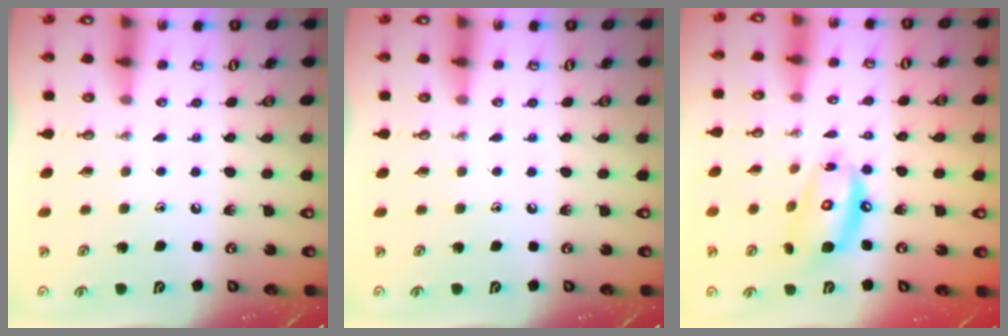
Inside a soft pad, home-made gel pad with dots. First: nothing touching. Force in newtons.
{"total": 0.0}
{"total": 12.3, "press": 12.3, "slide": 1.2}